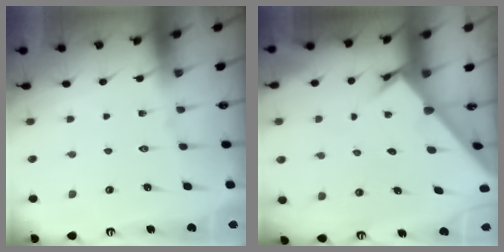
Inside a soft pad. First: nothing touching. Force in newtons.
{"total": 2.1, "press": 2.1, "slide": 0.2}